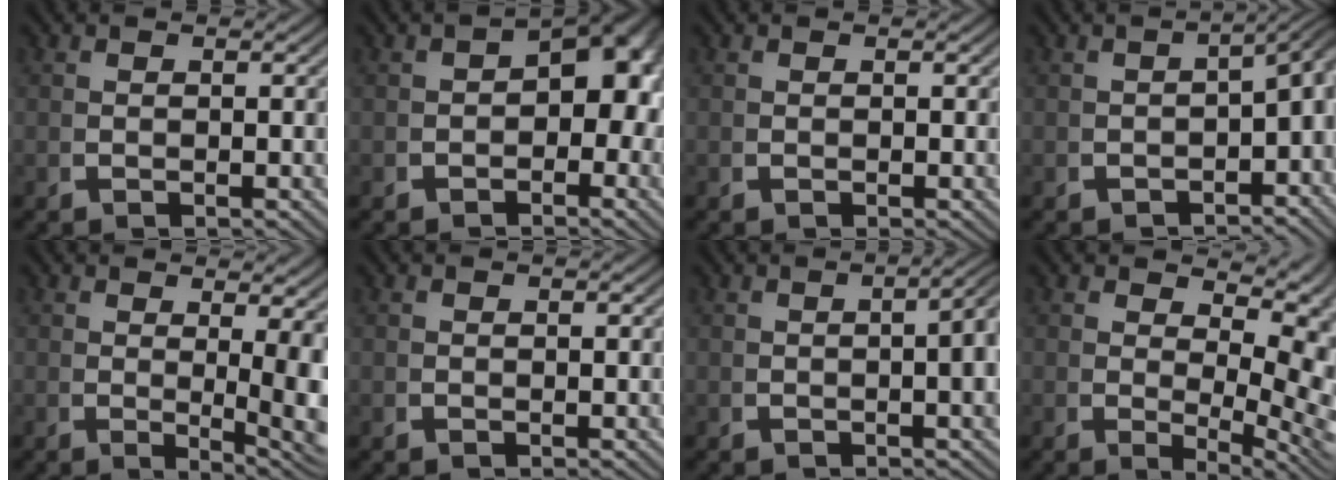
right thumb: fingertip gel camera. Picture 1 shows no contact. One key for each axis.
{"total": 6.6, "fx": -0.3, "fy": 4.5, "fz": 4.8, "tx": -0.037, "ty": -0.006, "tz": -0.007}
{"total": 0.0}
{"total": 4.6, "fx": -1.2, "fy": 2.7, "fz": 3.6, "tx": -0.036, "ty": 0.000, "tz": -0.017}
{"total": 5.5, "fx": -0.5, "fy": 2.1, "fz": 5.1, "tx": -0.068, "ty": -0.023, "tz": 0.002}
{"total": 0.0}
{"total": 4.8, "fx": 0.2, "fy": 1.9, "fz": 4.5, "tx": -0.042, "ty": 0.006, "tz": -0.001}
{"total": 5.4, "fx": 0.3, "fy": 2.6, "fz": 4.7, "tx": -0.054, "ty": -0.017, "tz": 0.015}